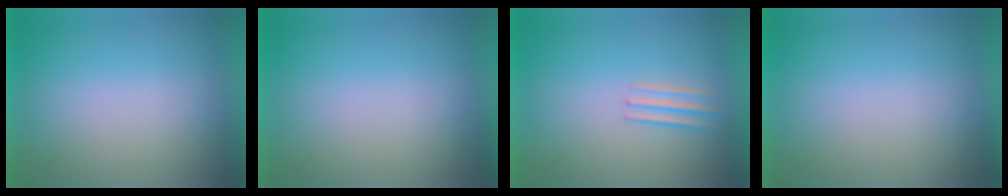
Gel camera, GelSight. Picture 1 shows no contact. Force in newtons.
{"total": 0.0}
{"total": 1.8}
{"total": 0.0}